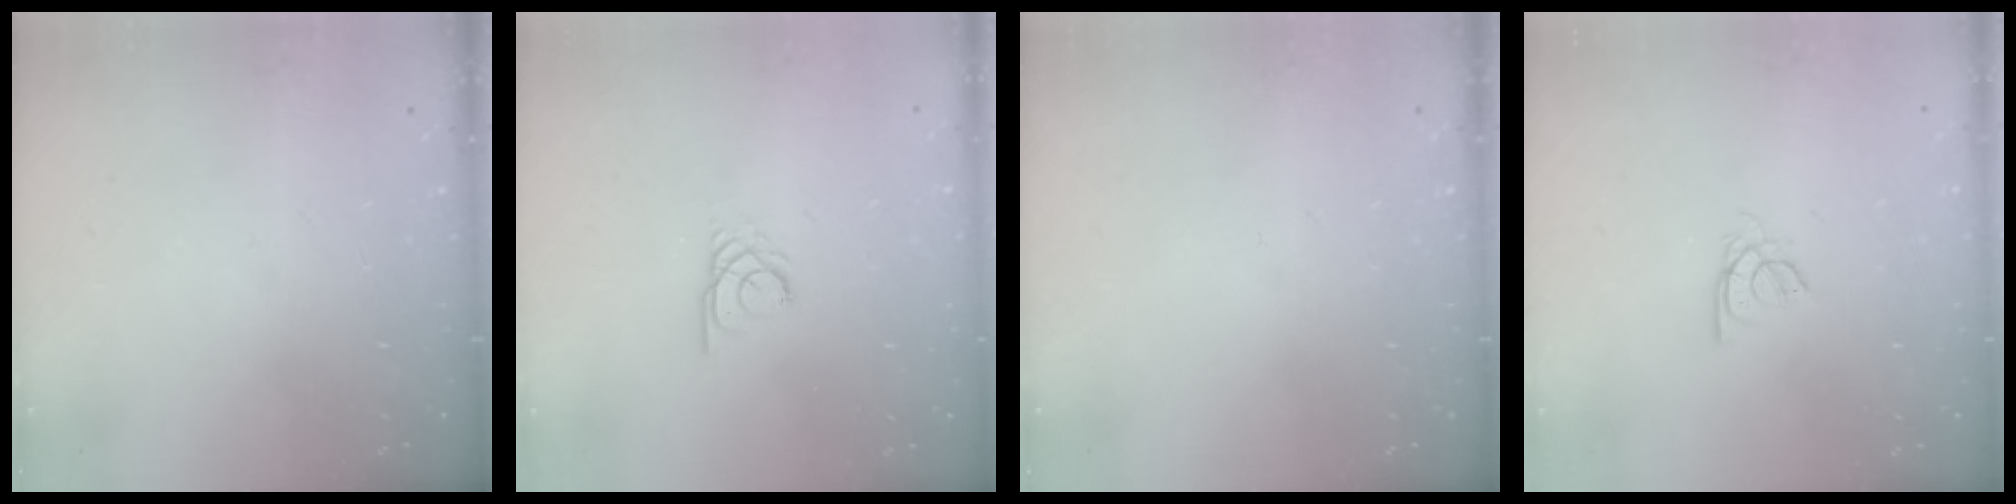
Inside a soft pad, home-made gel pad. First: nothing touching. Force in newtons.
{"total": 2.4, "press": 2.4, "slide": 0.3}
{"total": 0.0}
{"total": 2.4, "press": 2.4, "slide": 0.4}